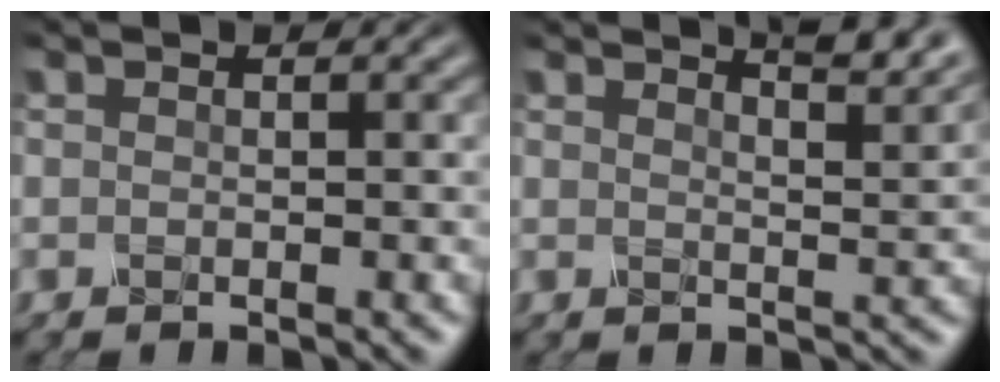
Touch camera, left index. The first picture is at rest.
{"total": 4.4, "force": [3.7, 0.8, 2.3], "torque": [-0.023, 0.008, 0.037]}